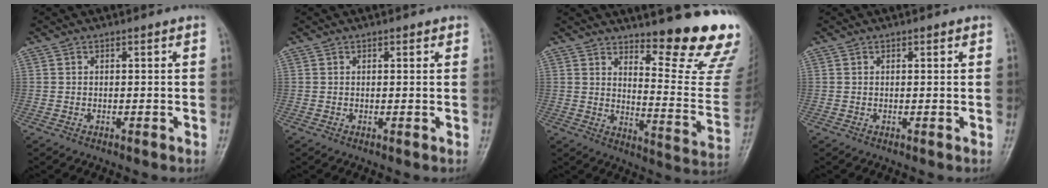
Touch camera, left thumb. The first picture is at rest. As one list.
[{"total": 1.0, "force": [0.6, 0.6, 0.6], "torque": [-0.002, -0.002, 0.004]}, {"total": 17.9, "force": [14.5, 3.0, 10.0], "torque": [-0.098, -0.157, 0.188]}, {"total": 0.7, "force": [0.4, 0.4, 0.4], "torque": [-0.003, -0.001, 0.003]}]